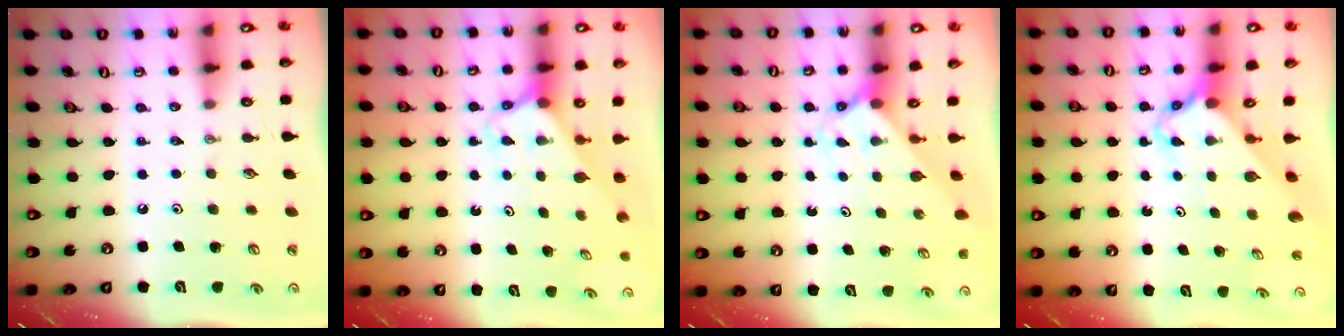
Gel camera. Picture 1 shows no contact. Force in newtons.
{"total": 2.6, "press": 2.6, "slide": 0.2}
{"total": 2.2, "press": 2.2, "slide": 0.2}
{"total": 2.8, "press": 2.8, "slide": 0.2}